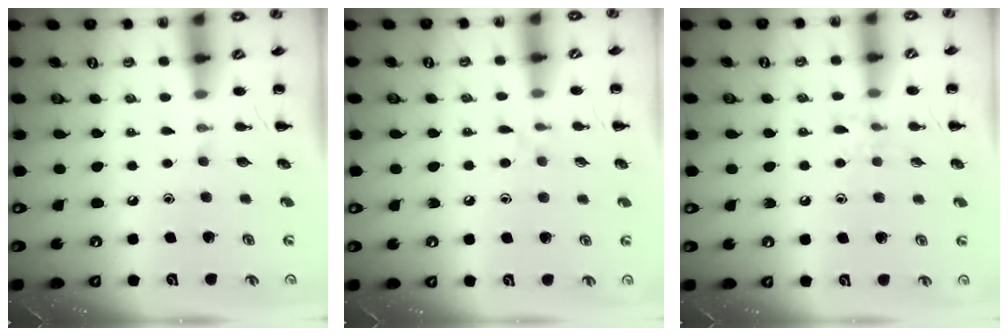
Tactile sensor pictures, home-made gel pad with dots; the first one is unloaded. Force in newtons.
{"total": 6.7, "press": 6.2, "slide": 2.5}
{"total": 6.9, "press": 6.6, "slide": 1.8}